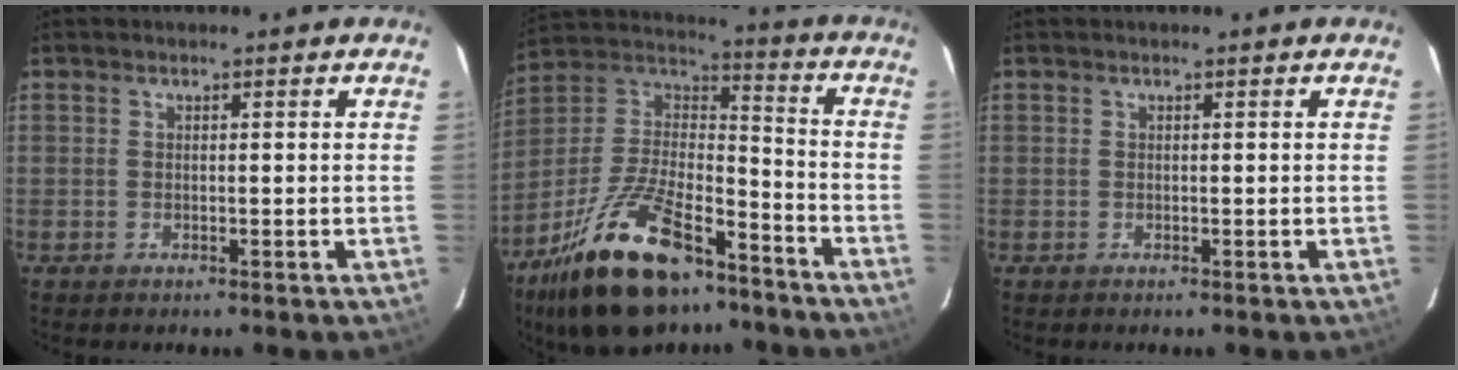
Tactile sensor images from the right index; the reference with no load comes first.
{"total": 24.7, "force": [-16.2, 10.3, 15.6], "torque": [-0.312, -0.005, -0.268]}
{"total": 0.0}